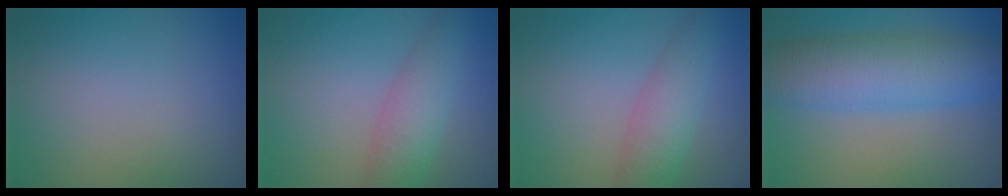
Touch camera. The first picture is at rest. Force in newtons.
{"total": 3.7, "press": 3.7, "slide": 0.0}
{"total": 3.7, "press": 3.7, "slide": 0.0}
{"total": 8.0, "press": 8.0, "slide": 0.2}